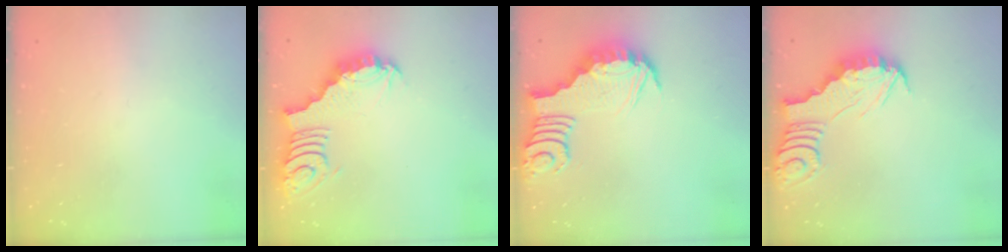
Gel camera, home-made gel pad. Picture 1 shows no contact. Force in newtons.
{"total": 3.8, "press": 3.7, "slide": 0.8}
{"total": 3.4, "press": 3.4, "slide": 0.1}
{"total": 2.8, "press": 2.7, "slide": 0.3}